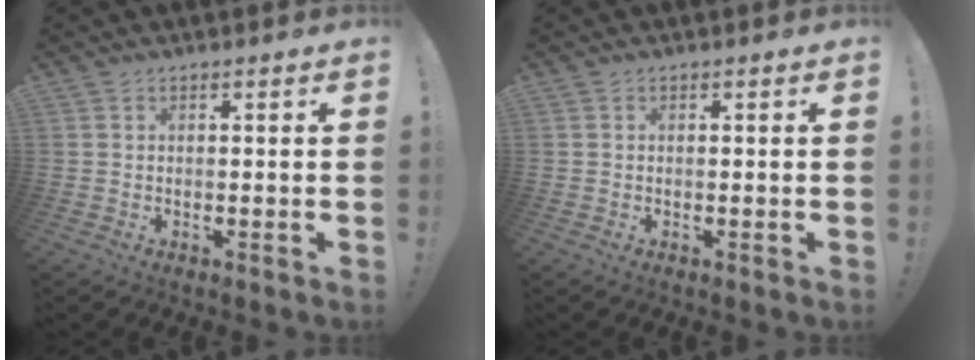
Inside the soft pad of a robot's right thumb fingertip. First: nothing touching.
{"total": 0.0}